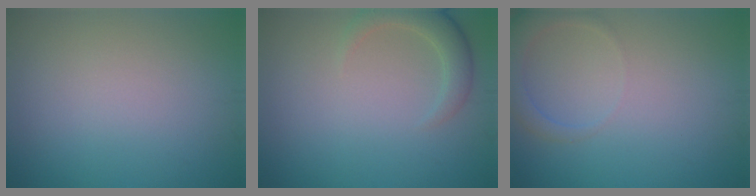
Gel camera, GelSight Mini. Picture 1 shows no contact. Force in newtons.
{"total": 2.9, "press": 2.8, "slide": 0.3}
{"total": 2.6, "press": 2.6, "slide": 0.2}